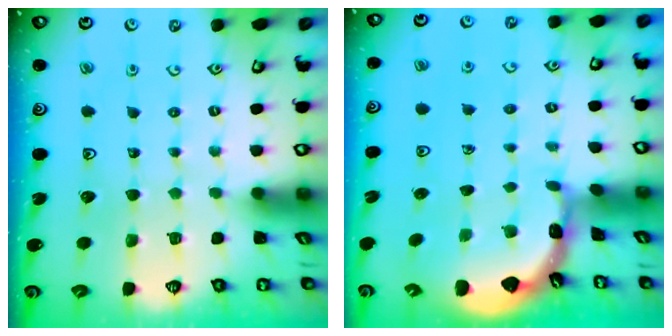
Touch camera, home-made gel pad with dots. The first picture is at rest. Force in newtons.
{"total": 1.8, "press": 1.8, "slide": 0.1}